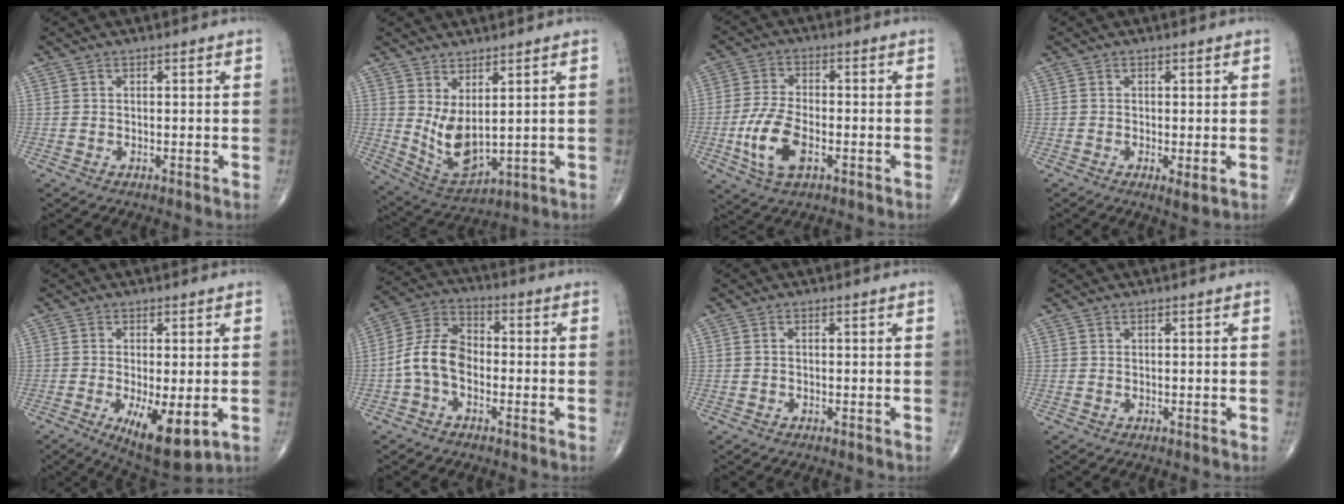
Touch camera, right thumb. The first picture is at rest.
{"total": 9.1, "force": [2.0, 4.2, 7.8], "torque": [-0.135, -0.032, 0.059]}
{"total": 9.7, "force": [-3.0, 5.0, 7.7], "torque": [-0.161, 0.008, -0.056]}
{"total": 2.2, "force": [-0.4, 0.6, 2.0], "torque": [-0.039, -0.010, -0.009]}
{"total": 10.5, "force": [-3.0, 3.7, 9.3], "torque": [-0.148, -0.021, -0.036]}
{"total": 9.1, "force": [-2.1, 5.9, 6.6], "torque": [-0.122, 0.035, -0.053]}
{"total": 0.5, "force": [-0.1, 0.3, 0.4], "torque": [-0.009, 0.000, -0.004]}
{"total": 0.0}